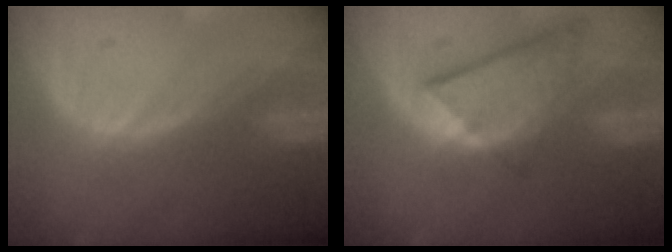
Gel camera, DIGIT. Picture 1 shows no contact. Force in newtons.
{"total": 9.0, "press": 7.8, "slide": 4.4}